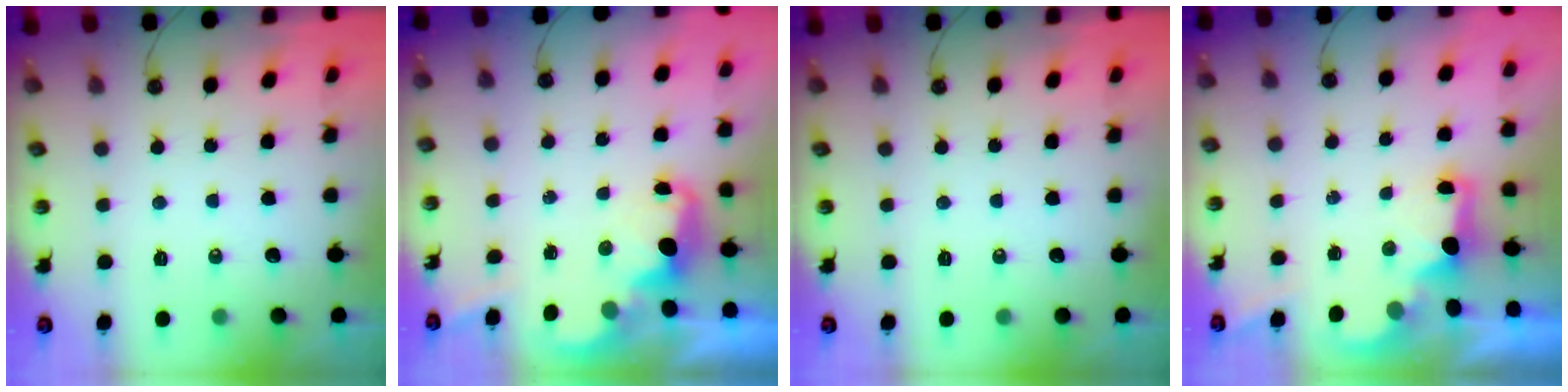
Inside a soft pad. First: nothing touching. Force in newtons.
{"total": 2.6, "press": 2.6, "slide": 0.4}
{"total": 0.0}
{"total": 2.2, "press": 2.1, "slide": 0.7}